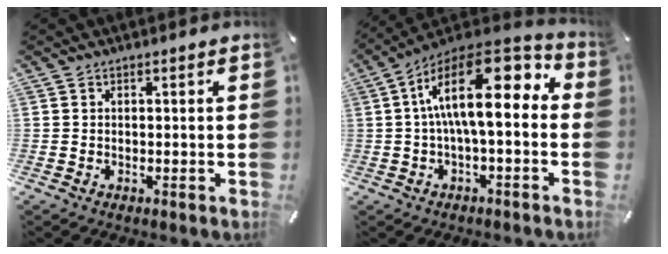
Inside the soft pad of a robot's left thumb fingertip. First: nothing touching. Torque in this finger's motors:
{"motor_torque": [1.45, 3.56, 2.30, -0.48, 0.67]}